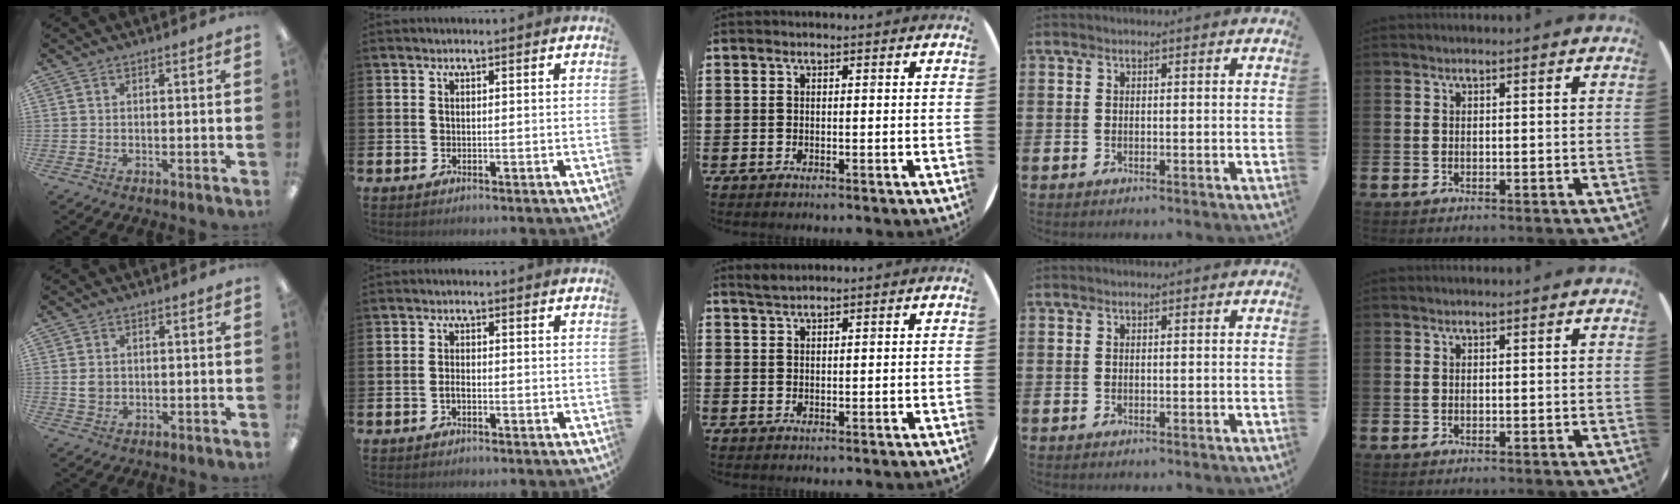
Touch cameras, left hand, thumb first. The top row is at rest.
{"thumb": {"total": 2.6, "force": [0.3, 2.2, 1.4], "torque": [-0.020, 0.001, 0.002]}, "index": {"total": 1.3, "force": [-0.5, 0.5, 1.0], "torque": [-0.017, 0.000, -0.011]}, "middle": {"total": 1.3, "force": [1.3, 0.0, 0.3], "torque": [-0.008, 0.002, 0.024]}}